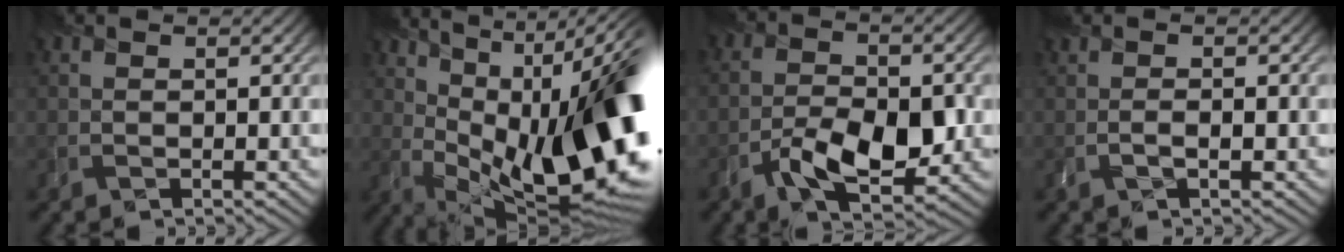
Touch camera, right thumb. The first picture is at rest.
{"total": 20.3, "force": [1.8, 9.2, 18.0], "torque": [-0.227, 0.003, 0.041]}
{"total": 7.3, "force": [-3.1, 3.4, 5.6], "torque": [-0.094, 0.001, -0.051]}
{"total": 0.7, "force": [-0.4, -0.2, 0.5], "torque": [-0.009, 0.000, -0.008]}